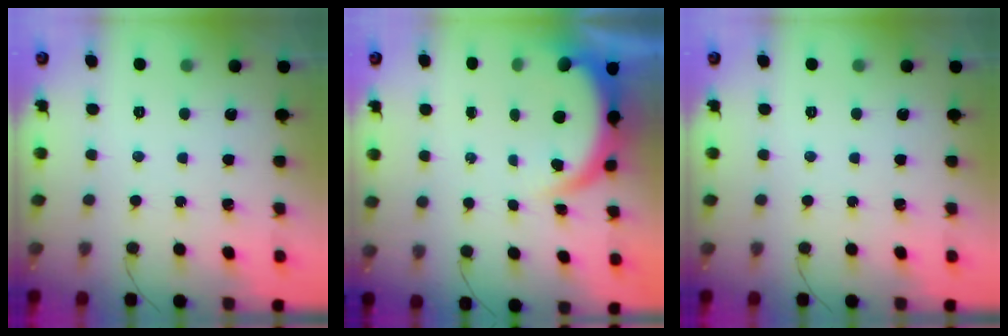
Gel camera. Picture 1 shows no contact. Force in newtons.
{"total": 5.1, "press": 5.1, "slide": 0.2}
{"total": 0.0}